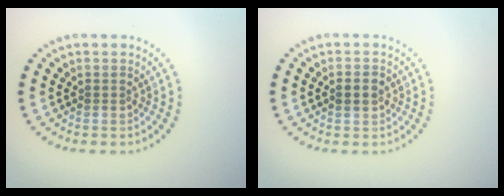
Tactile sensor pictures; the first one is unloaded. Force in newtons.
{"total": 2.0, "press": 2.0, "slide": 0.1}